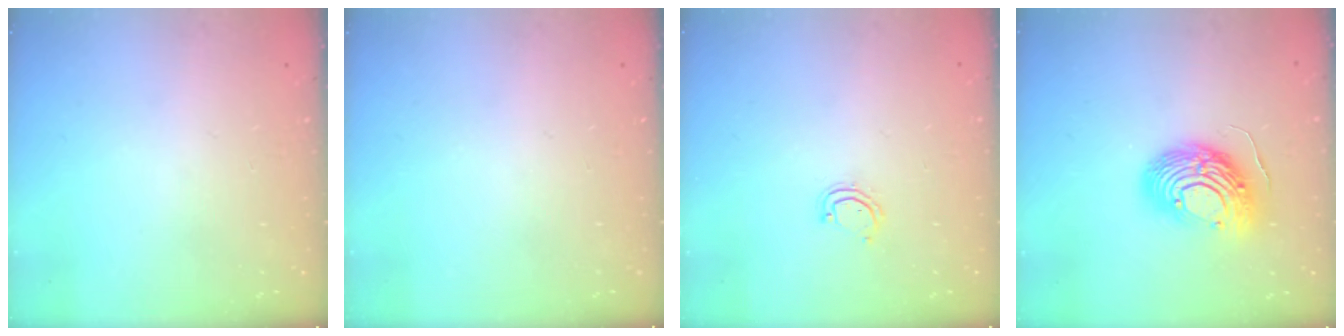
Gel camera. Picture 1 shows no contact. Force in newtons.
{"total": 0.0}
{"total": 3.8, "press": 3.8, "slide": 0.3}
{"total": 13.9, "press": 13.8, "slide": 1.5}